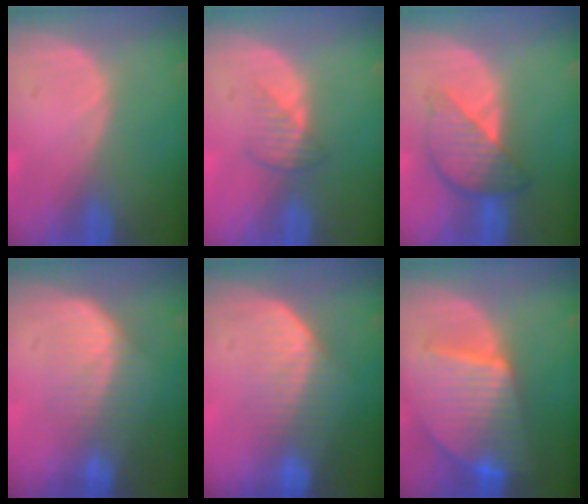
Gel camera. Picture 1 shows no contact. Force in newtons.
{"total": 2.5, "press": 2.5, "slide": 0.3}
{"total": 6.3, "press": 6.3, "slide": 0.3}
{"total": 6.3, "press": 5.8, "slide": 2.4}
{"total": 7.5, "press": 6.4, "slide": 3.9}
{"total": 9.8, "press": 9.7, "slide": 0.7}